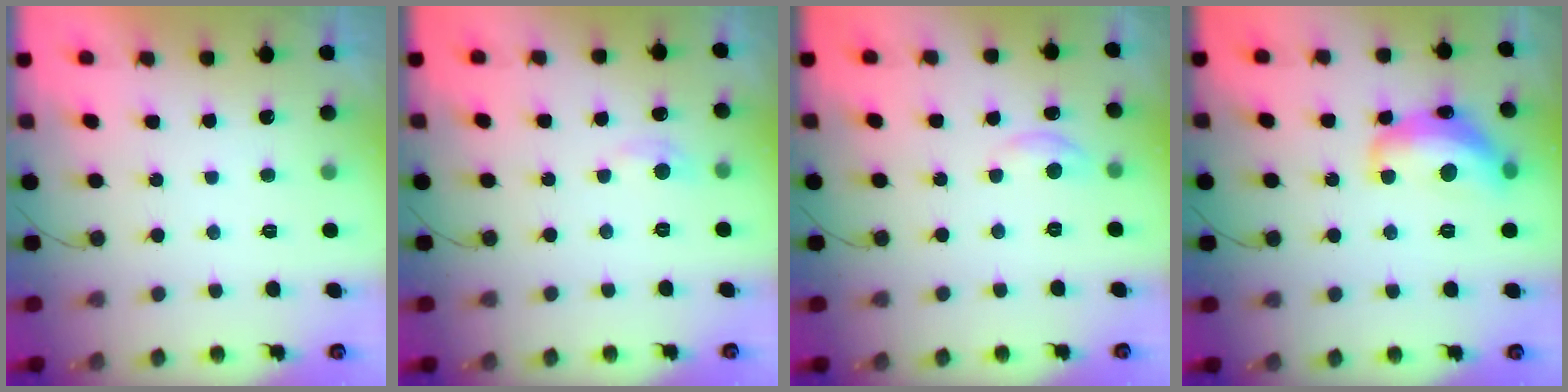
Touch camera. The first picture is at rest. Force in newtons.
{"total": 5.0, "press": 5.0, "slide": 0.6}
{"total": 3.8, "press": 3.8, "slide": 0.5}
{"total": 15.7, "press": 15.7, "slide": 0.9}